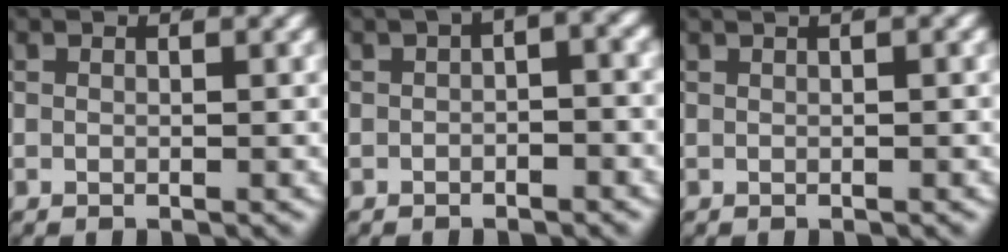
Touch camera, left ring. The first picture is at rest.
{"total": 2.1, "force": [0.3, 0.6, 1.9], "torque": [-0.019, 0.005, 0.007]}
{"total": 1.3, "force": [0.9, 0.0, 1.0], "torque": [-0.002, 0.015, 0.009]}